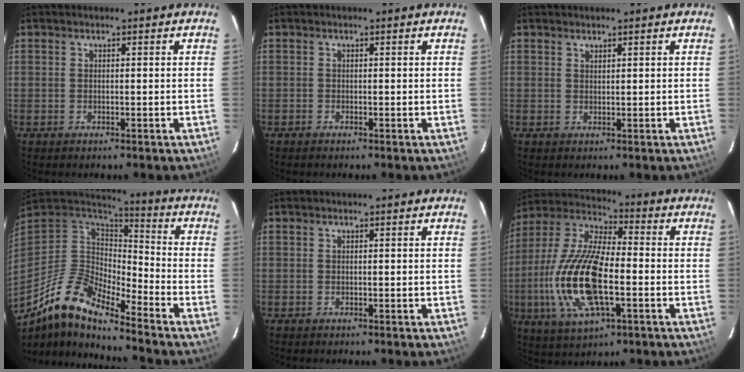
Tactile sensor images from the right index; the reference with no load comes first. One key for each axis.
{"total": 0.0}
{"total": 0.7, "fx": 0.7, "fy": 0.1, "fz": 0.2, "tx": -0.003, "ty": 0.001, "tz": 0.013}
{"total": 14.9, "fx": -11.5, "fy": 3.3, "fz": 8.9, "tx": -0.161, "ty": -0.013, "tz": -0.230}
{"total": 0.0}
{"total": 19.5, "fx": -4.6, "fy": 7.6, "fz": 17.3, "tx": -0.370, "ty": -0.008, "tz": -0.090}